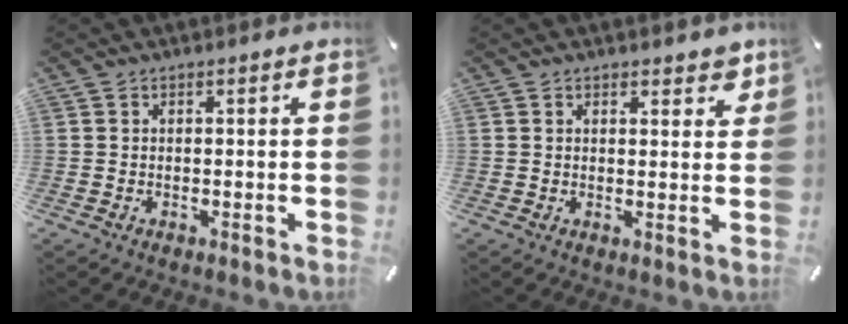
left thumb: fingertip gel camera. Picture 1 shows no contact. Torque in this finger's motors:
{"motor_torque": [0.19, -0.32, 0.16, 0.11, 0.00]}